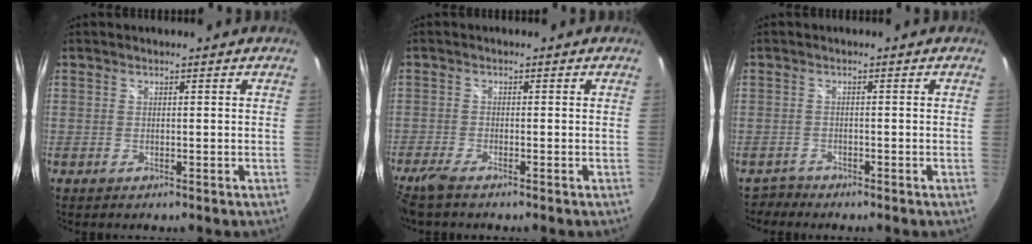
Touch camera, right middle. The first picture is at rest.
{"total": 4.1, "force": [-3.3, 0.2, 2.4], "torque": [-0.064, -0.016, -0.067]}
{"total": 1.7, "force": [-1.5, 0.6, -0.4], "torque": [0.004, 0.001, -0.030]}